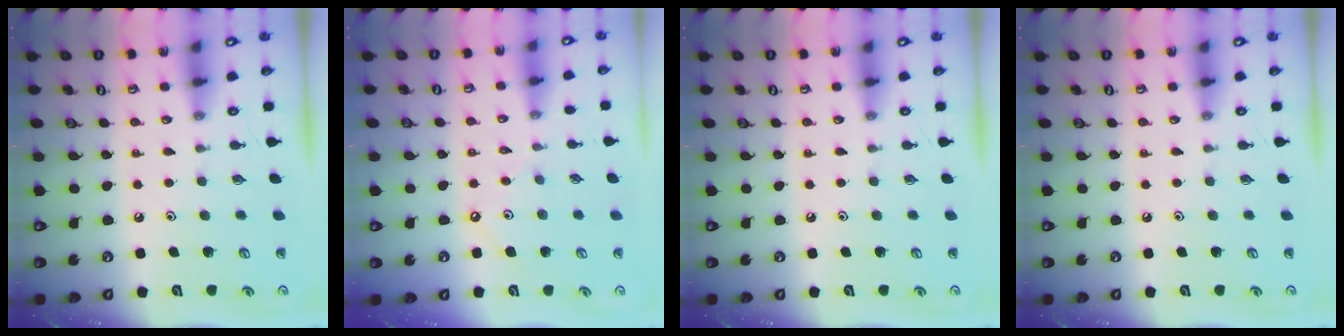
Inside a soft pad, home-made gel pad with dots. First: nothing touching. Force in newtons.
{"total": 3.3, "press": 3.3, "slide": 0.6}
{"total": 0.0}
{"total": 0.0}